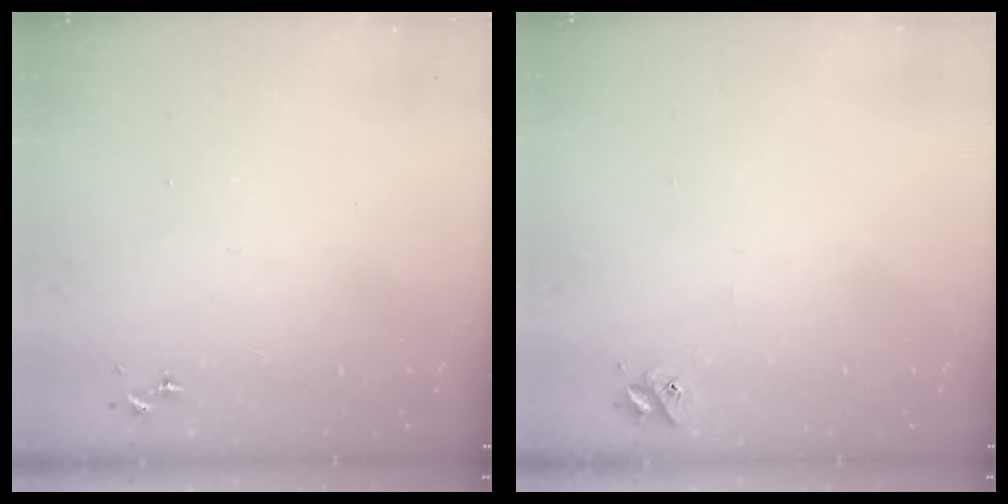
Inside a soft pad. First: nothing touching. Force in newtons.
{"total": 2.8, "press": 2.8, "slide": 0.3}